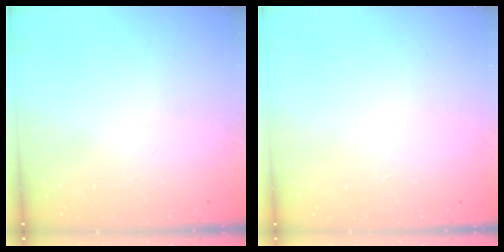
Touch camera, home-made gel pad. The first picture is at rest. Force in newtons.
{"total": 1.5, "press": 1.5, "slide": 0.1}